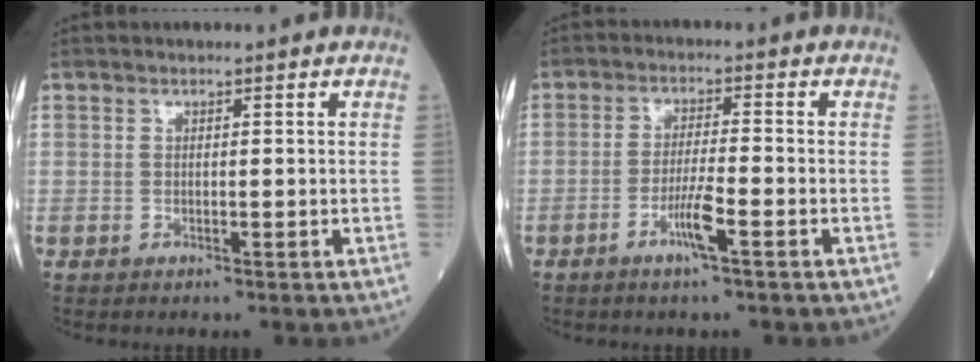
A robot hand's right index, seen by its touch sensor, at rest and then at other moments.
{"total": 4.6, "force": [-2.5, -0.1, 3.8], "torque": [-0.075, -0.006, -0.050]}